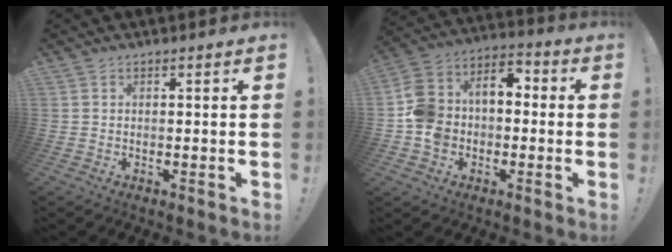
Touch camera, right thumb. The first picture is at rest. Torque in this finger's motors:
{"motor_torque": [1.33, 1.19, 1.29, -0.20, 0.11]}